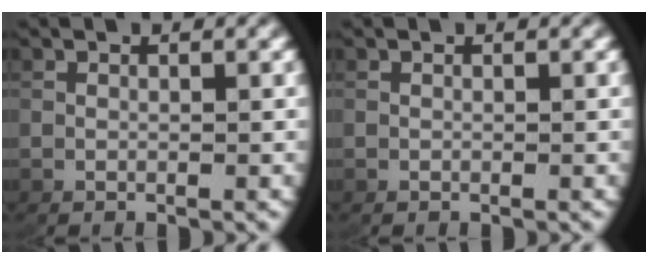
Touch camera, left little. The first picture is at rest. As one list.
[{"total": 0.0}]